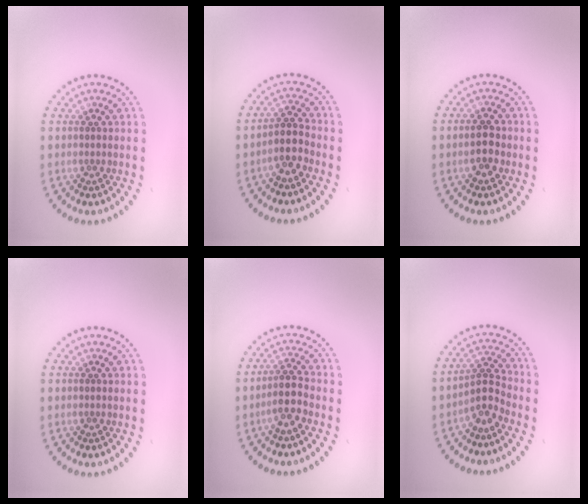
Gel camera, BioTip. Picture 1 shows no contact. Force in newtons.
{"total": 2.4, "press": 2.0, "slide": 1.4}
{"total": 2.4, "press": 2.4, "slide": 0.3}
{"total": 0.0}
{"total": 2.7, "press": 2.2, "slide": 1.5}
{"total": 2.6, "press": 1.8, "slide": 1.9}